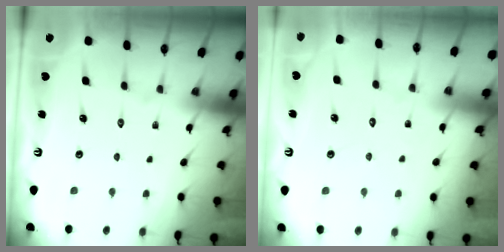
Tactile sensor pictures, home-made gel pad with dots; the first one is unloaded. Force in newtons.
{"total": 4.2, "press": 4.2, "slide": 0.4}